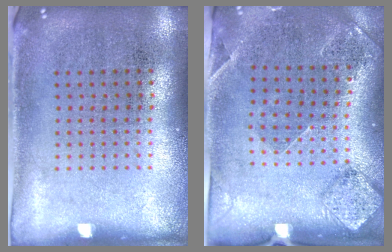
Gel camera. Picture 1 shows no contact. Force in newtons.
{"total": 1.5, "press": 1.4, "slide": 0.6}